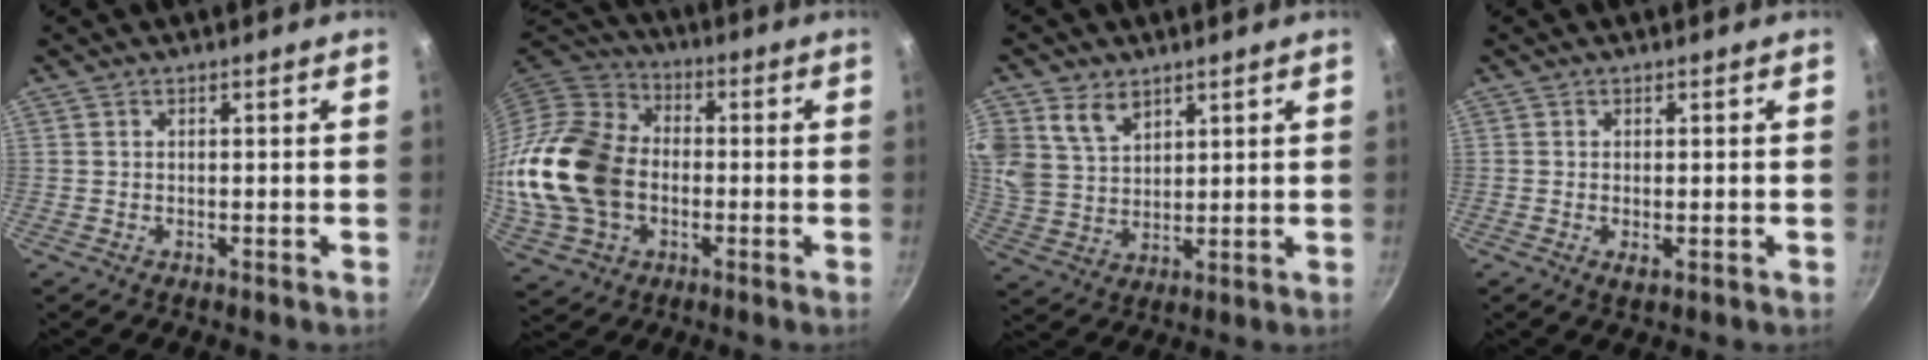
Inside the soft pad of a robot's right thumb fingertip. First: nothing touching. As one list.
[{"total": 21.4, "force": [-2.0, 15.8, 14.2], "torque": [-0.272, 0.034, -0.034]}, {"total": 9.3, "force": [5.0, 6.6, 4.4], "torque": [-0.072, -0.022, 0.106]}, {"total": 1.6, "force": [-0.3, 0.6, 1.5], "torque": [-0.028, -0.005, -0.003]}]